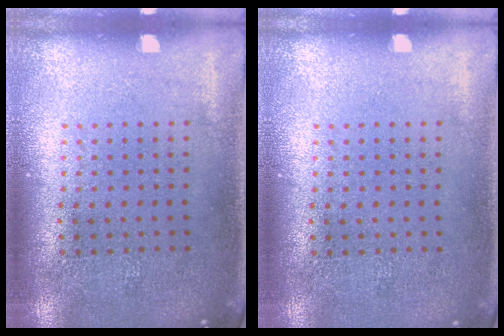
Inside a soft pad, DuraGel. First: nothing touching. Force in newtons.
{"total": 0.0}